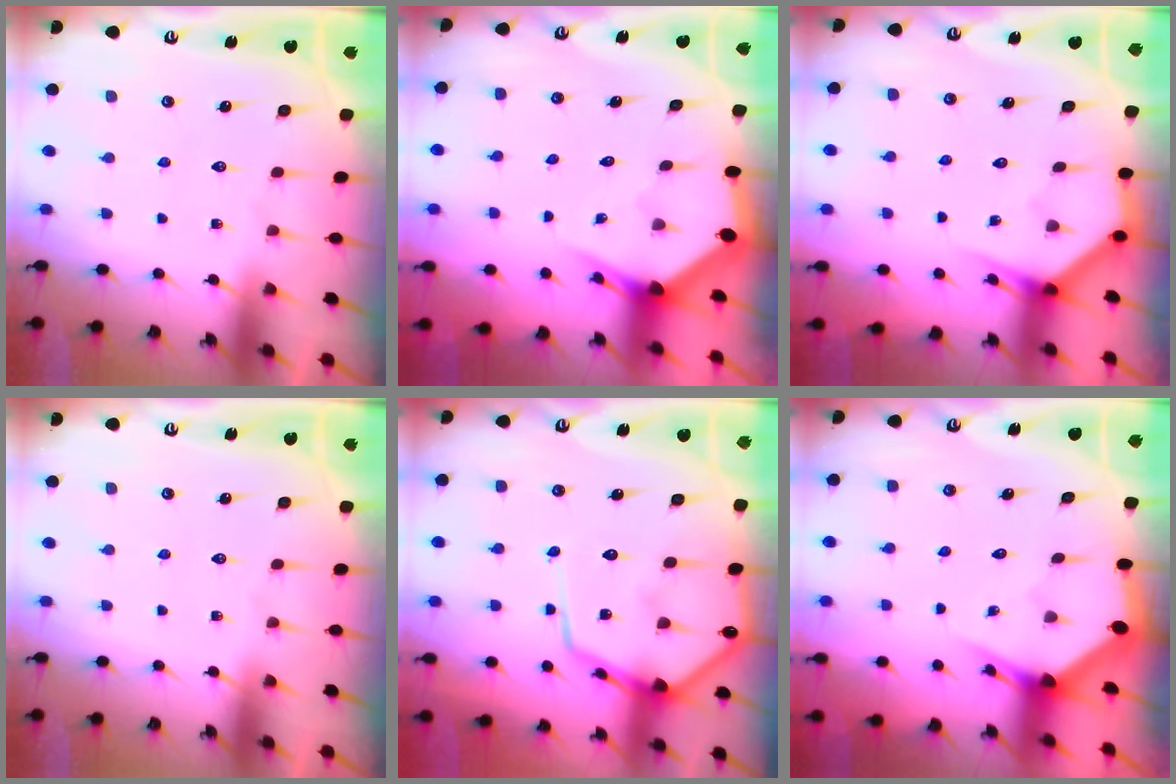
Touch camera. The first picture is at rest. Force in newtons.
{"total": 2.9, "press": 2.9, "slide": 0.2}
{"total": 3.7, "press": 3.7, "slide": 0.2}
{"total": 0.0}
{"total": 12.3, "press": 12.2, "slide": 1.1}
{"total": 3.0, "press": 3.0, "slide": 0.1}